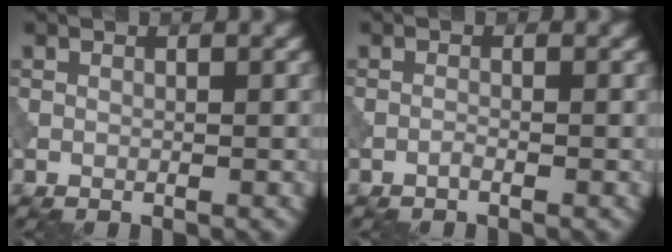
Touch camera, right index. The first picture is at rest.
{"total": 0.5, "force": [-0.4, 0.0, 0.3], "torque": [-0.007, 0.002, -0.011]}